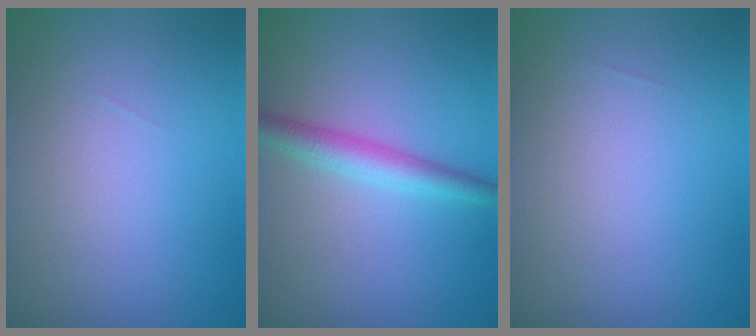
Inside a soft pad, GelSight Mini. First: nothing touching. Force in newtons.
{"total": 2.9, "press": 2.9, "slide": 0.1}
{"total": 0.0}